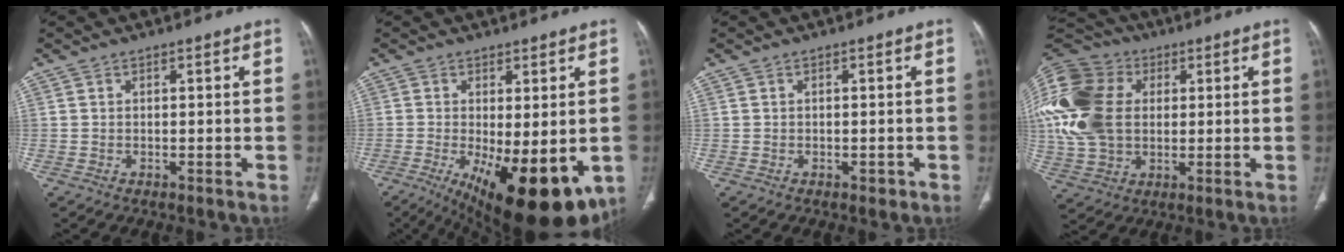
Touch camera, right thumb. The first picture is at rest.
{"total": 18.6, "force": [-6.1, 6.9, 16.1], "torque": [-0.212, -0.031, -0.070]}
{"total": 1.0, "force": [-0.5, 0.7, 0.6], "torque": [-0.007, 0.000, -0.005]}
{"total": 25.4, "force": [4.3, 18.8, 16.5], "torque": [-0.389, 0.035, 0.088]}